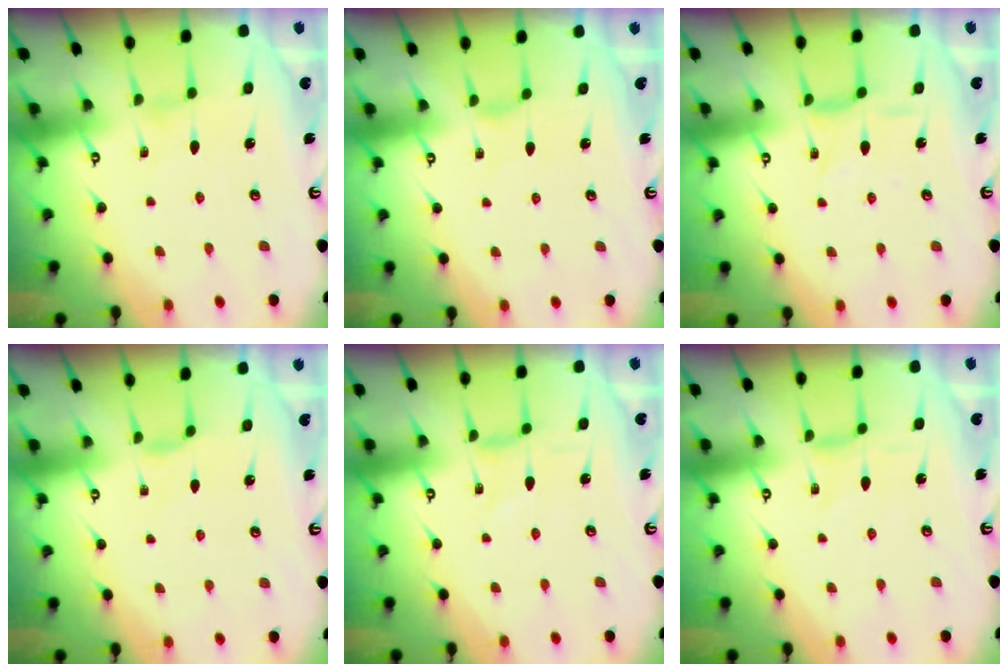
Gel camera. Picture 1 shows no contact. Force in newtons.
{"total": 1.5, "press": 1.5, "slide": 0.3}
{"total": 1.2, "press": 1.2, "slide": 0.2}
{"total": 1.9, "press": 1.9, "slide": 0.4}
{"total": 0.0}
{"total": 0.0}